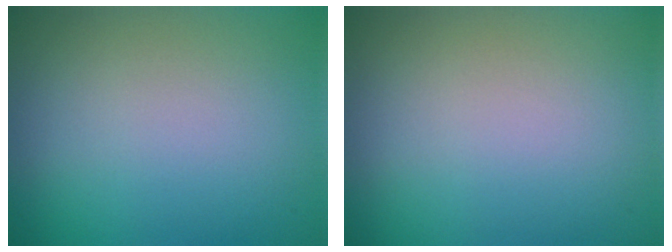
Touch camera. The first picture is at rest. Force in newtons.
{"total": 0.0}